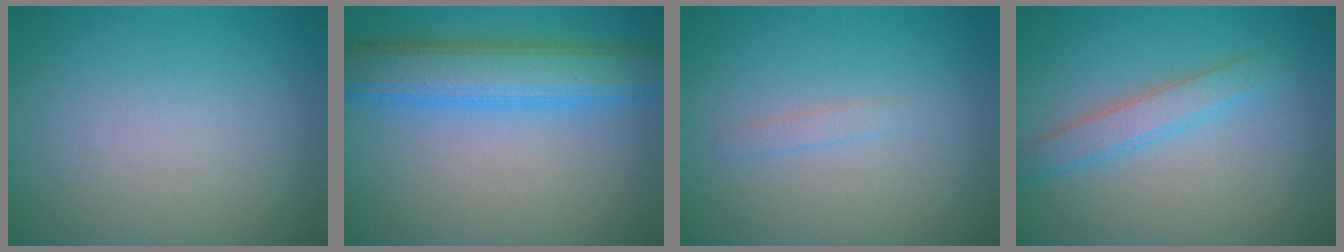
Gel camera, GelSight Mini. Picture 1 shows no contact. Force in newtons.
{"total": 6.5, "press": 6.5, "slide": 0.1}
{"total": 0.8, "press": 0.8, "slide": 0.0}
{"total": 2.5, "press": 2.5, "slide": 0.2}